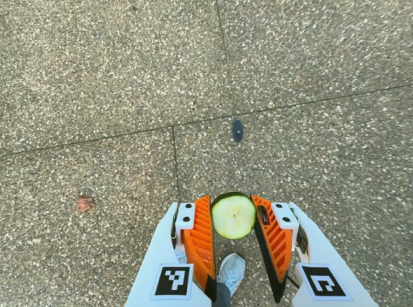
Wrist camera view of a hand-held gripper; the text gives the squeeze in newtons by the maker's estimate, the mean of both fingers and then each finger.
{"total": 8.9, "left": 8.4, "right": 9.4}